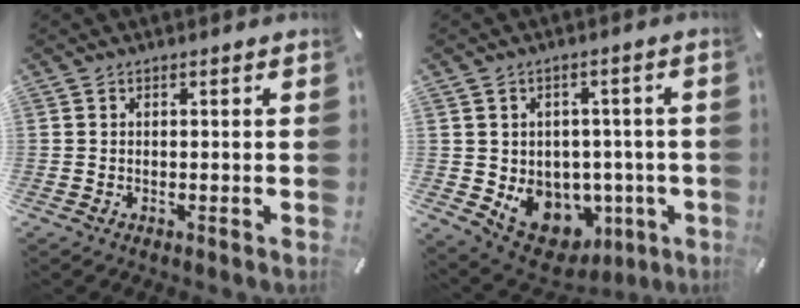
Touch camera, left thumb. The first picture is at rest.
{"total": 8.9, "force": [-1.9, 8.2, 2.9], "torque": [-0.037, -0.011, -0.016]}